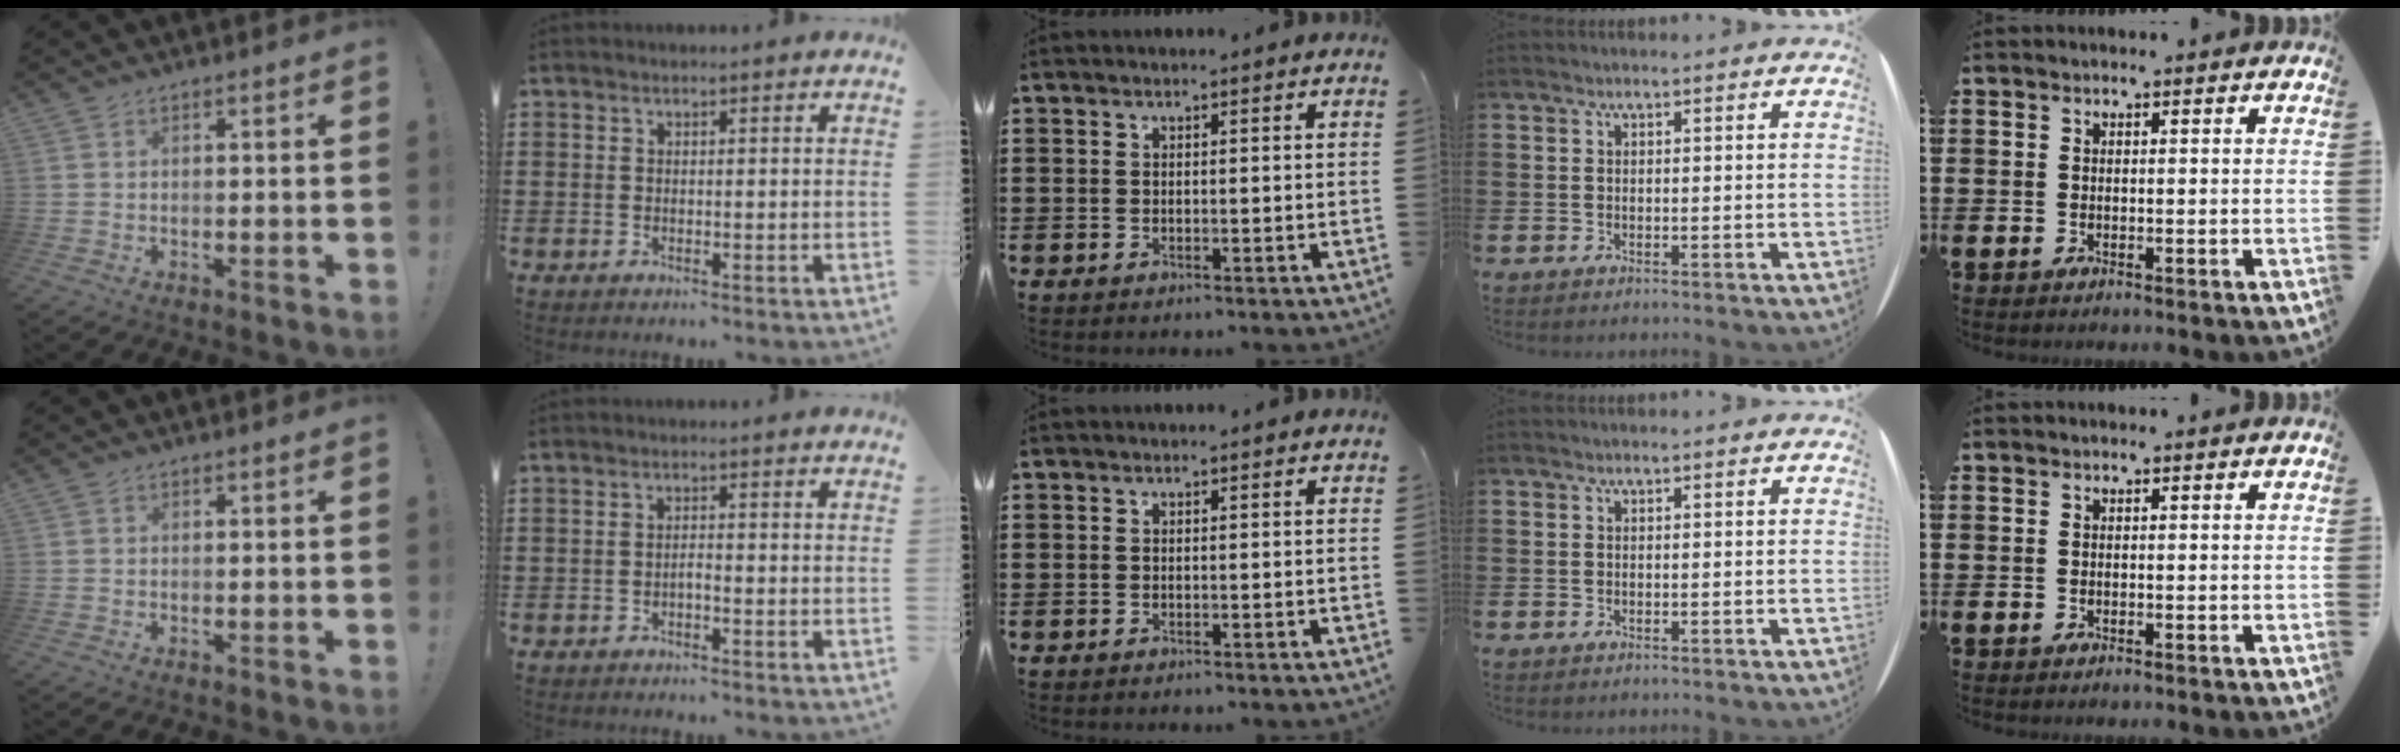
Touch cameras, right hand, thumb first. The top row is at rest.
{"index": {"total": 1.0, "force": [-0.6, 0.1, 0.7], "torque": [-0.015, -0.002, -0.012]}}